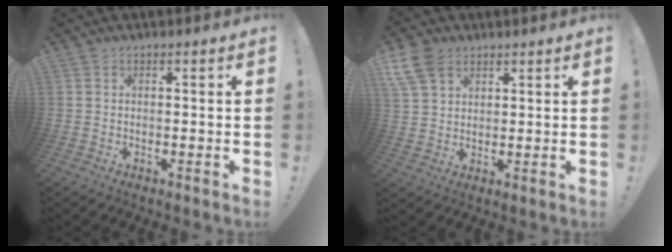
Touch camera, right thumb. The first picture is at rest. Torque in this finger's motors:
{"motor_torque": [-0.41, 0.74, 0.02, 0.22, 0.20]}